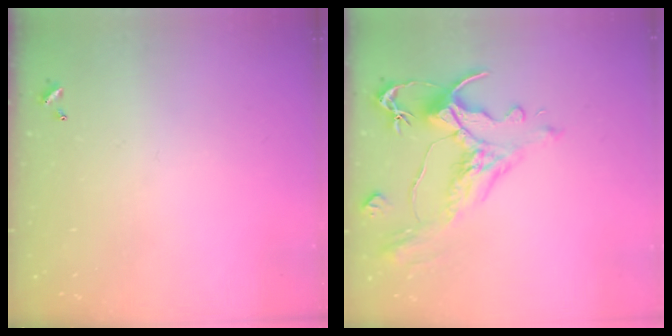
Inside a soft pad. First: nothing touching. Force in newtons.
{"total": 1.6, "press": 0.3, "slide": 1.5}